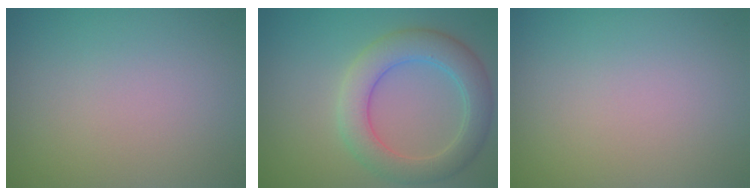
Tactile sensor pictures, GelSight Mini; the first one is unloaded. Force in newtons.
{"total": 5.4, "press": 5.4, "slide": 0.2}
{"total": 0.0}